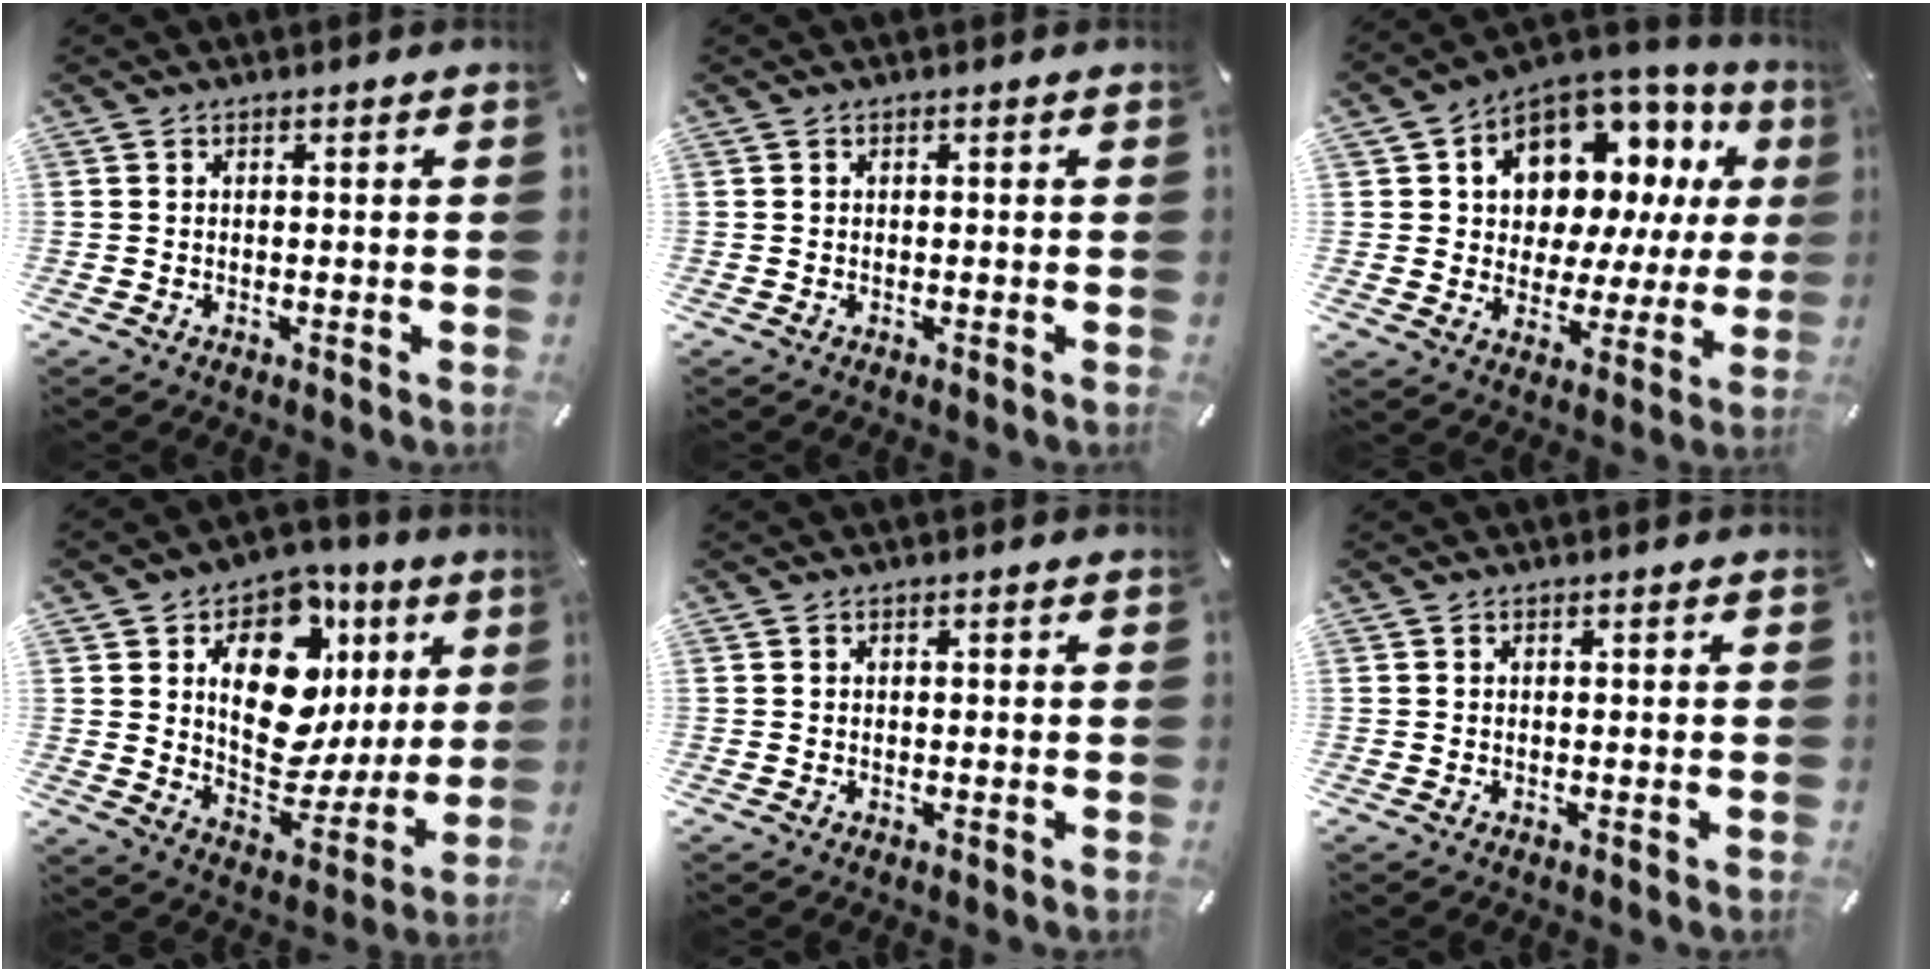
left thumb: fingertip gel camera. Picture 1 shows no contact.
{"total": 0.0}
{"total": 10.3, "force": [5.5, 8.1, 3.2], "torque": [-0.058, -0.057, 0.103]}
{"total": 17.5, "force": [6.0, 11.6, 11.6], "torque": [-0.161, -0.037, 0.108]}
{"total": 0.0}
{"total": 0.0}